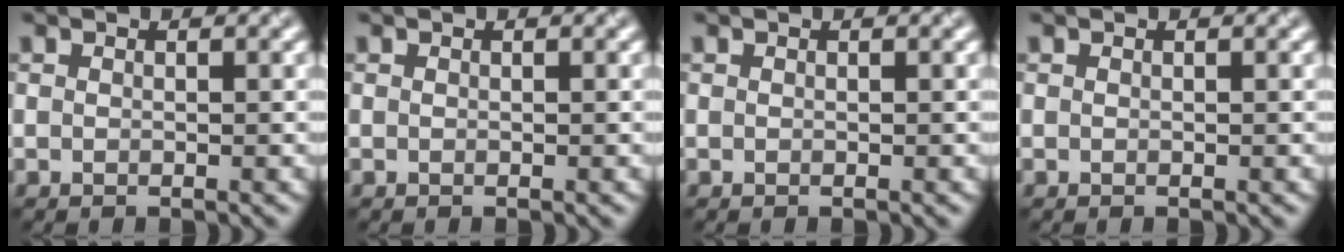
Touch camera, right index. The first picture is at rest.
{"total": 0.0}
{"total": 0.0}
{"total": 0.0}